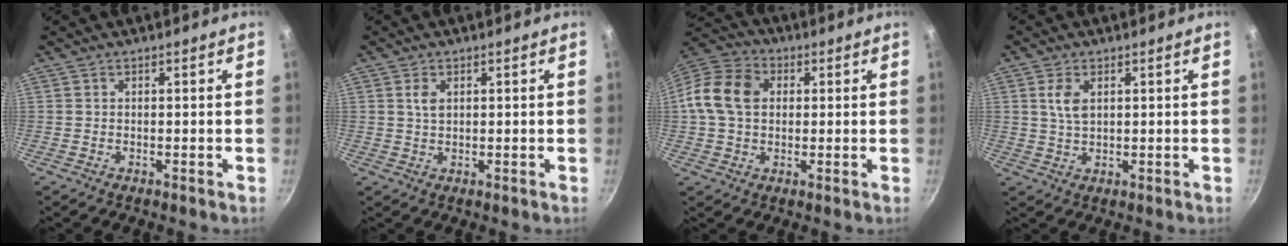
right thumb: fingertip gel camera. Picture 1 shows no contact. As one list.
[{"total": 2.4, "force": [0.8, 1.6, 1.6], "torque": [-0.026, -0.003, 0.015]}, {"total": 12.1, "force": [1.5, 9.1, 7.7], "torque": [-0.126, 0.022, 0.010]}, {"total": 4.2, "force": [1.3, 2.4, 3.1], "torque": [-0.058, -0.004, 0.027]}]